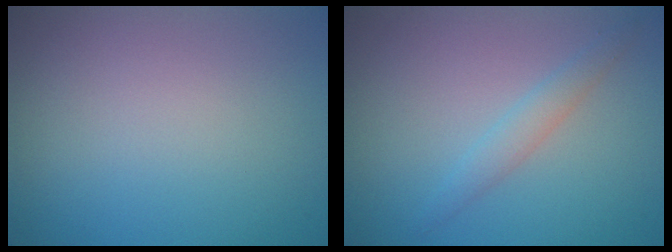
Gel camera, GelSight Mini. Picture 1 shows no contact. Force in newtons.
{"total": 1.7, "press": 1.7, "slide": 0.0}